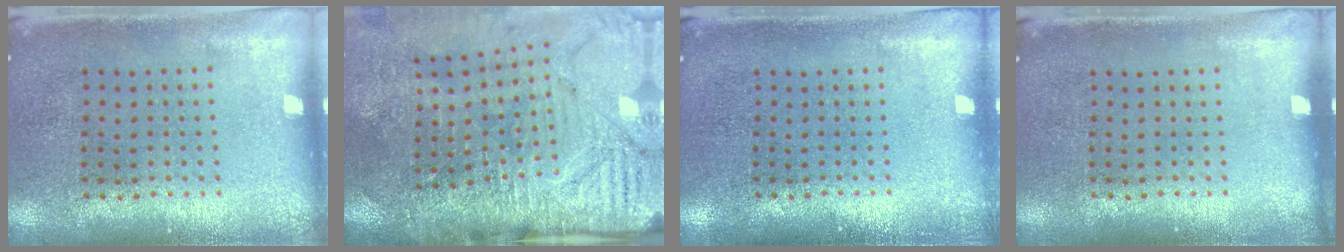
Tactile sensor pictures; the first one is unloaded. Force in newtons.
{"total": 4.0, "press": 3.6, "slide": 1.7}
{"total": 0.6, "press": 0.6, "slide": 0.1}
{"total": 0.0}